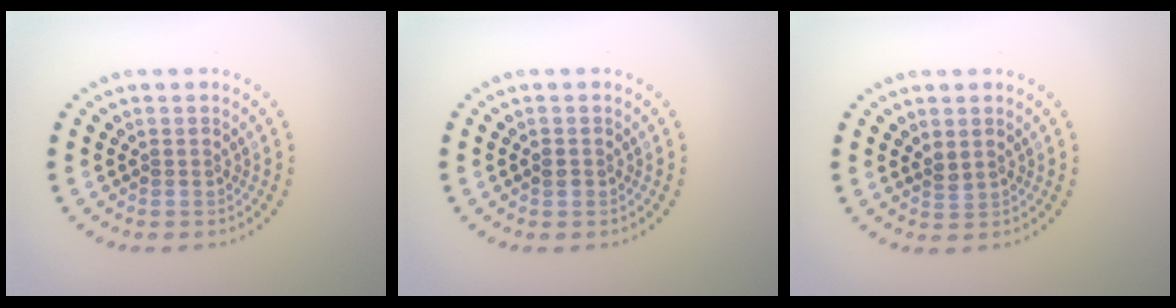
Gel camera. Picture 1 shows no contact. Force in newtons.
{"total": 0.7, "press": 0.7, "slide": 0.2}
{"total": 1.0, "press": 0.8, "slide": 0.6}